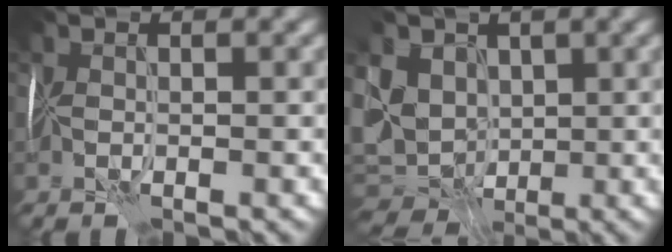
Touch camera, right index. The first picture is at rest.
{"total": 8.6, "force": [1.1, 7.0, 4.9], "torque": [-0.100, 0.002, 0.025]}